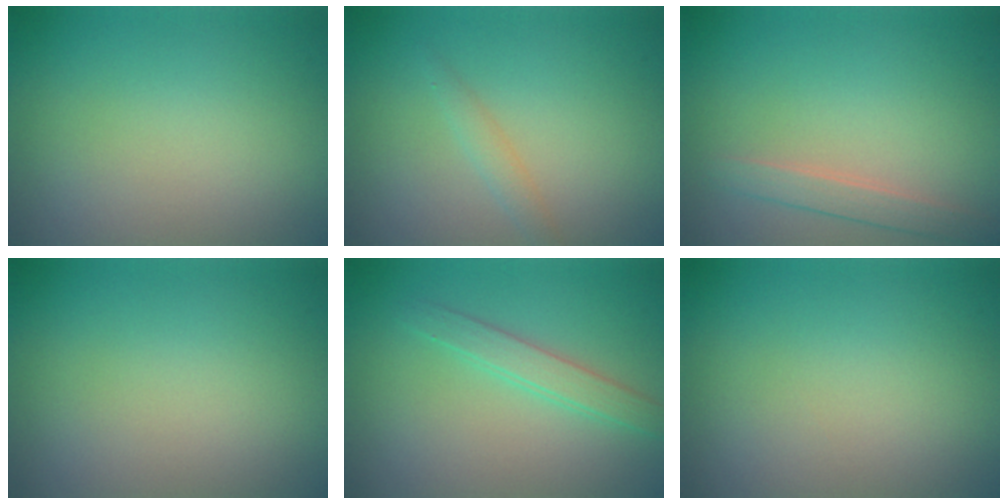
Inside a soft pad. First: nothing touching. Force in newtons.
{"total": 1.3, "press": 1.3, "slide": 0.0}
{"total": 1.8, "press": 1.8, "slide": 0.1}
{"total": 0.0}
{"total": 1.7, "press": 1.7, "slide": 0.1}
{"total": 0.0}